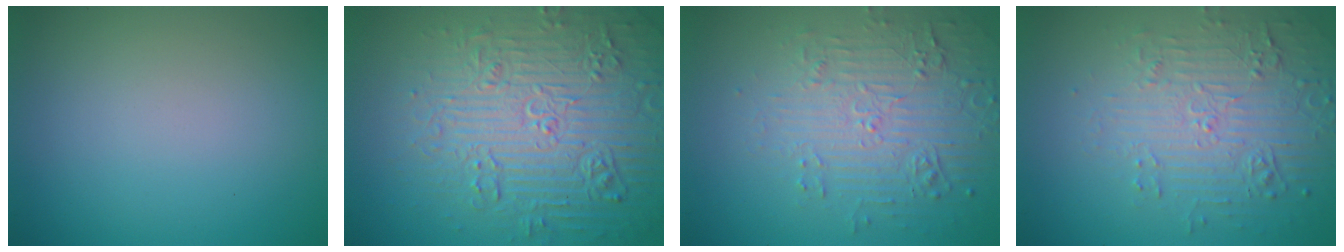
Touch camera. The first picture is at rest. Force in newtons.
{"total": 7.9, "press": 7.6, "slide": 2.0}
{"total": 5.2, "press": 3.7, "slide": 3.6}
{"total": 5.2, "press": 3.7, "slide": 3.6}